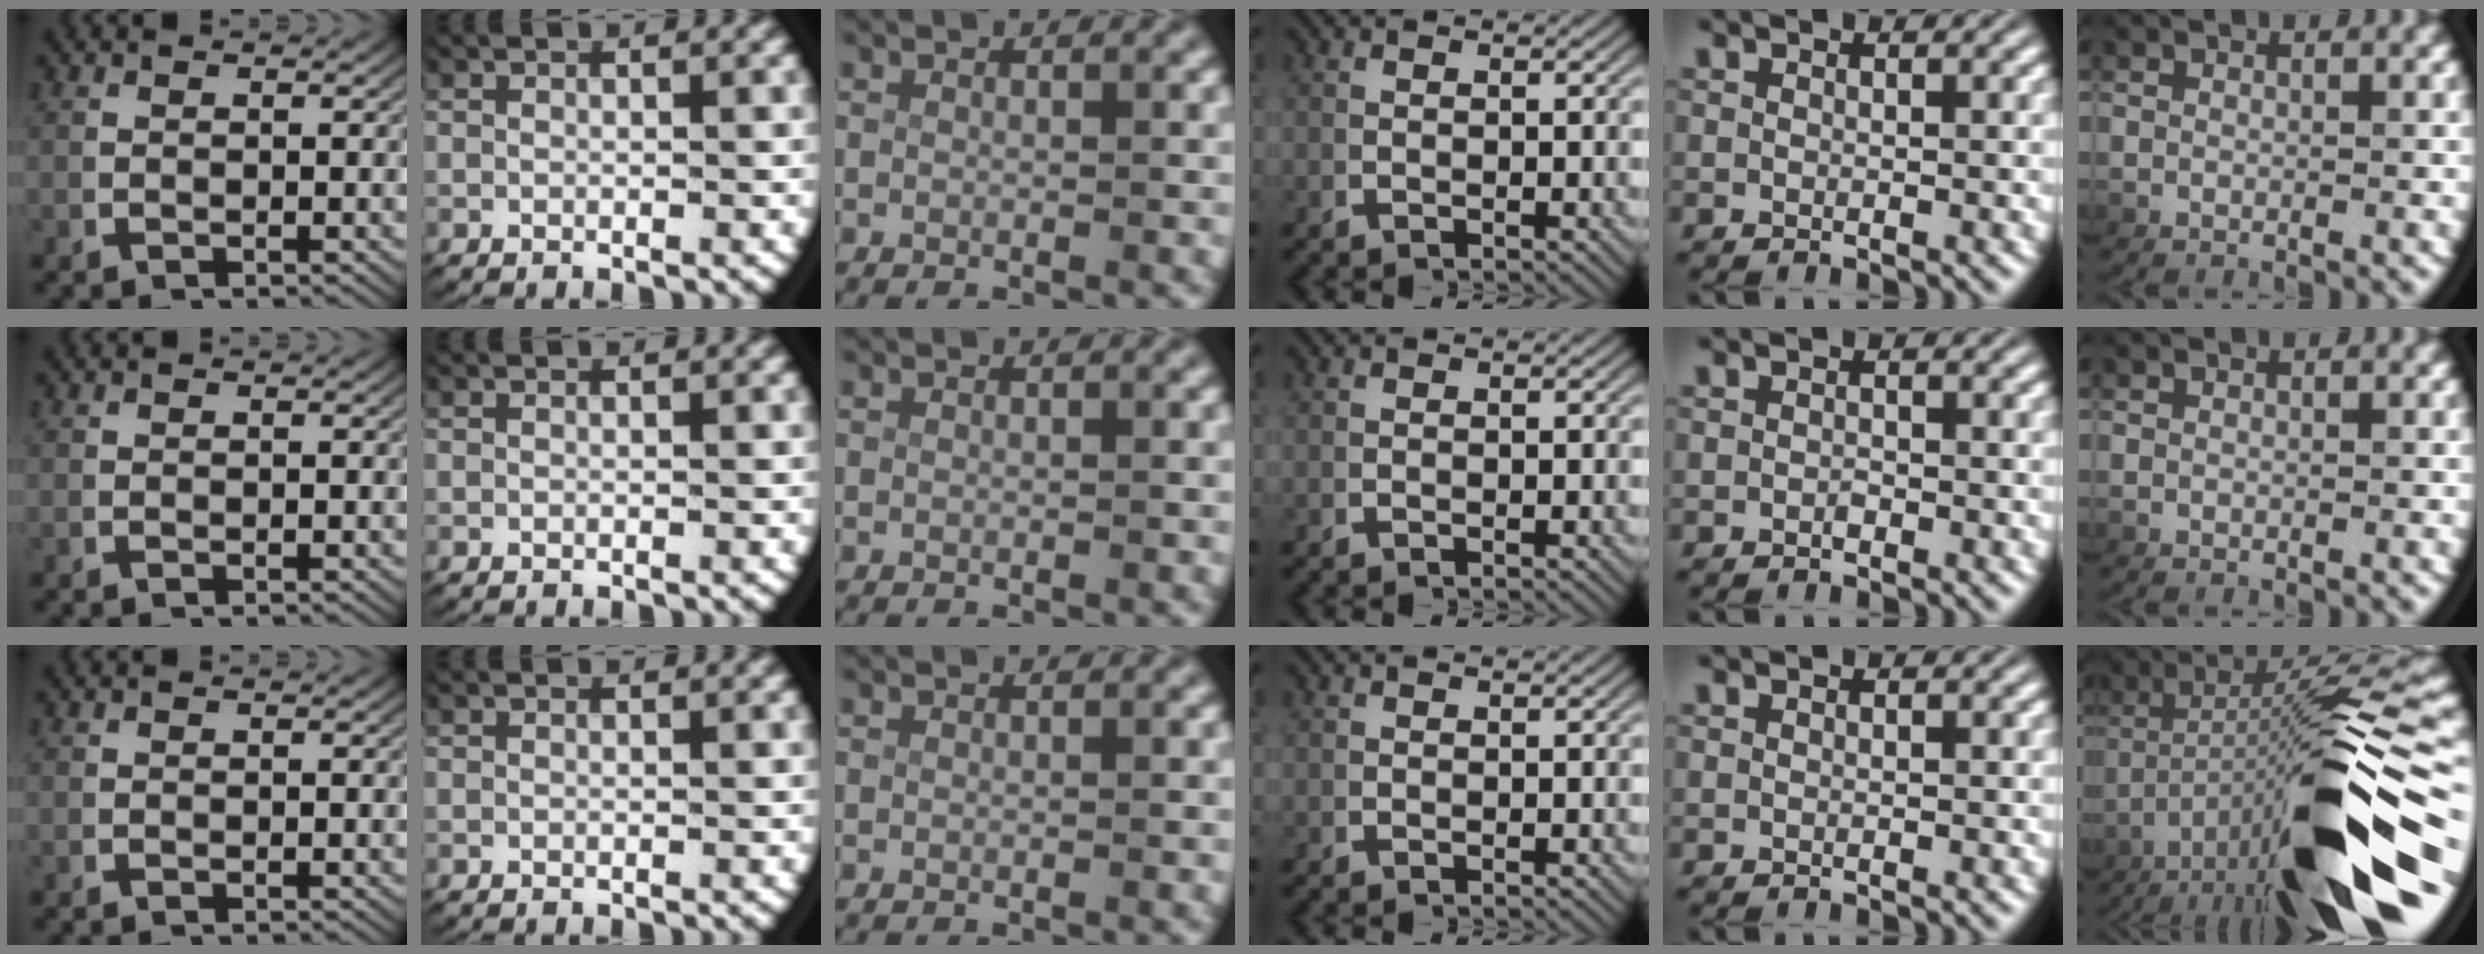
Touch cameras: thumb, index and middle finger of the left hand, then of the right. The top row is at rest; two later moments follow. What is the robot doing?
{"motion": "lift_and_place", "object": "photo album"}